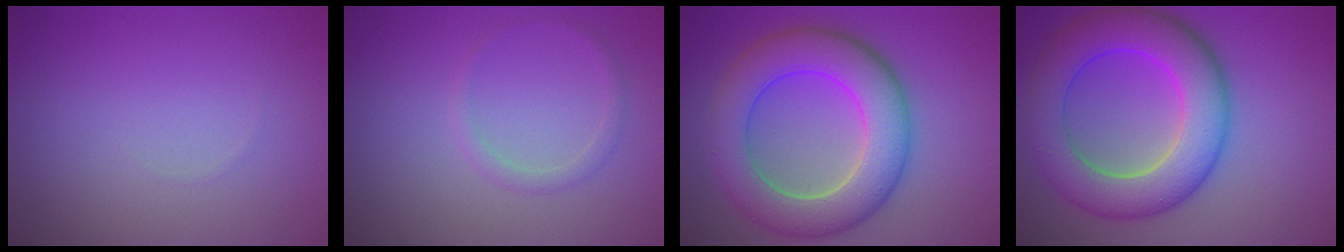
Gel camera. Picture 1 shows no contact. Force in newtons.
{"total": 1.2, "press": 1.2, "slide": 0.2}
{"total": 8.7, "press": 8.7, "slide": 0.3}
{"total": 9.2, "press": 9.2, "slide": 0.2}